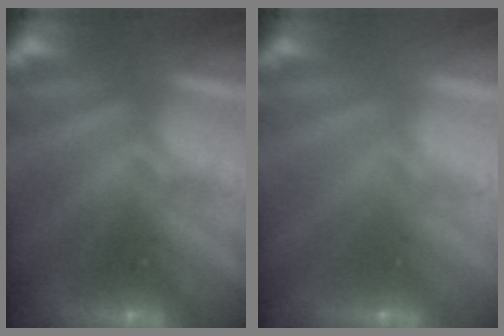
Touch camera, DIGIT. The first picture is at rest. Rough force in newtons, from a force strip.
{"total": 2.9}